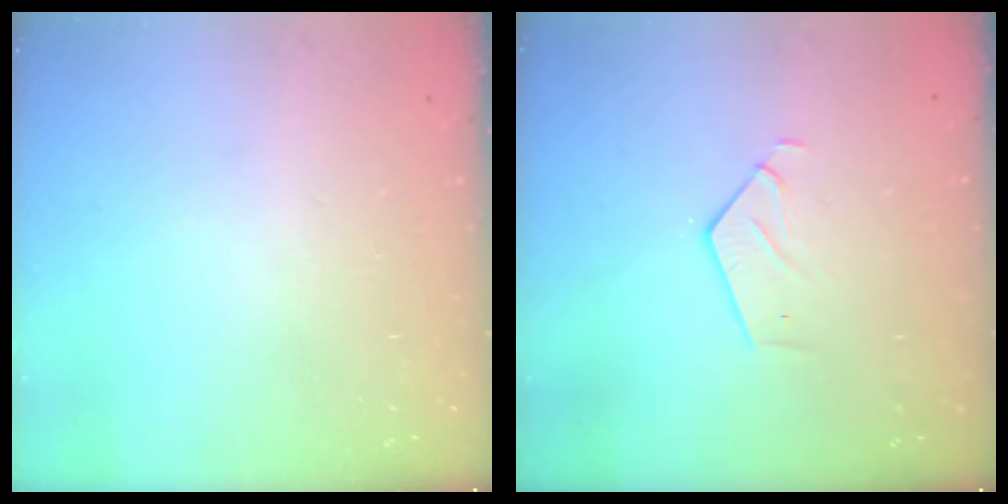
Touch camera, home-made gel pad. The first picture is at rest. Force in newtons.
{"total": 3.5, "press": 3.5, "slide": 0.3}